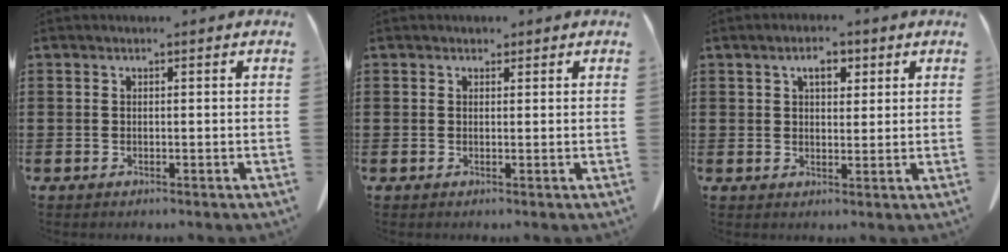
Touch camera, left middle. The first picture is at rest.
{"total": 0.9, "force": [0.7, 0.6, 0.1], "torque": [0.004, 0.000, 0.011]}
{"total": 3.8, "force": [2.0, 1.9, 2.6], "torque": [-0.042, 0.005, 0.029]}